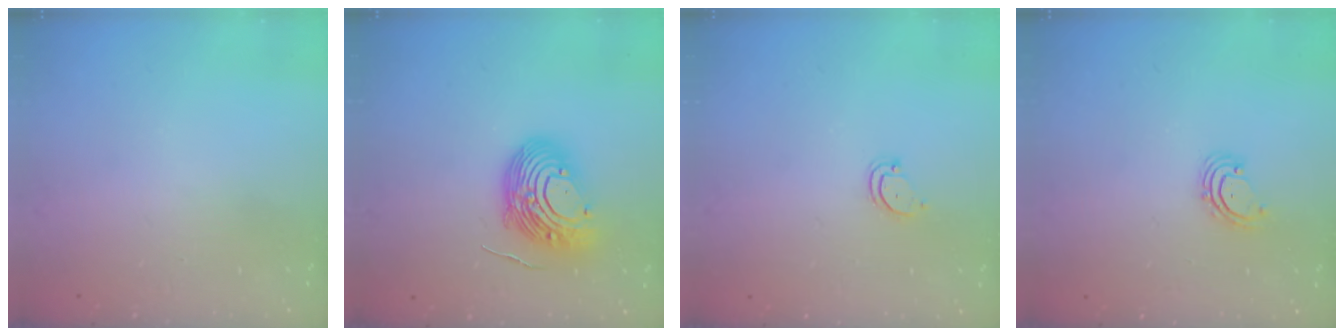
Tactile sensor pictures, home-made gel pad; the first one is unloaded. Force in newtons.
{"total": 13.4, "press": 13.3, "slide": 1.5}
{"total": 2.8, "press": 2.8, "slide": 0.2}
{"total": 2.8, "press": 2.8, "slide": 0.2}